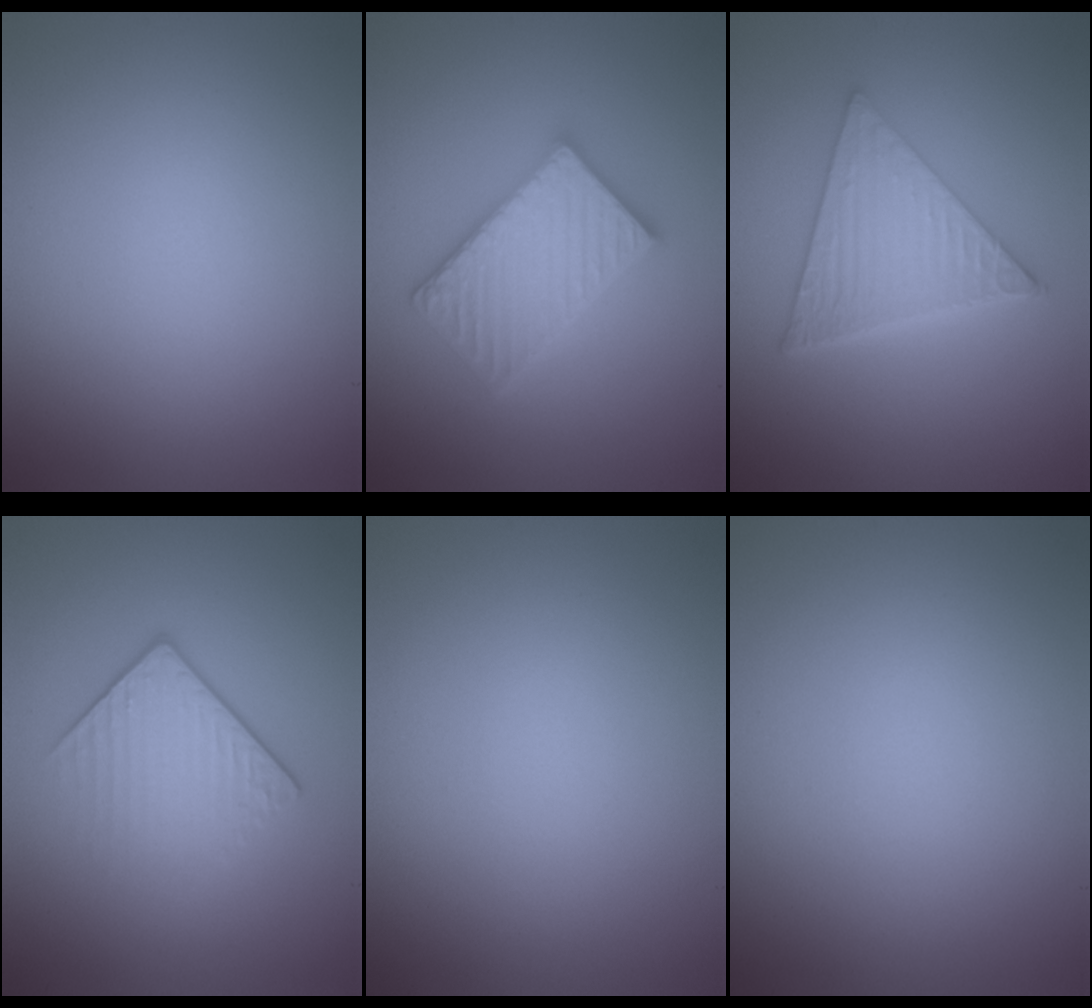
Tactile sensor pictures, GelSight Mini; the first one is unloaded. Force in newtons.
{"total": 5.5, "press": 5.5, "slide": 0.9}
{"total": 5.9, "press": 4.3, "slide": 4.1}
{"total": 4.1, "press": 2.5, "slide": 3.2}
{"total": 0.0}
{"total": 0.0}